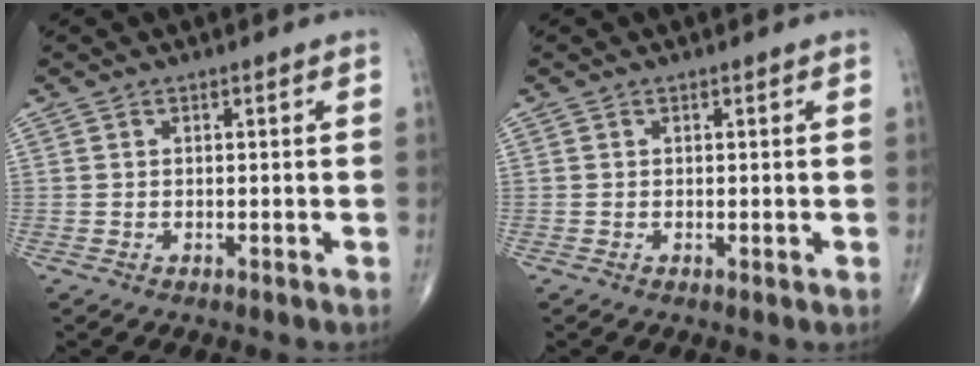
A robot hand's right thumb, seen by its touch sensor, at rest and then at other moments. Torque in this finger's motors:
{"motor_torque": [-0.45, -0.25, 0.28, 0.27, -0.02]}